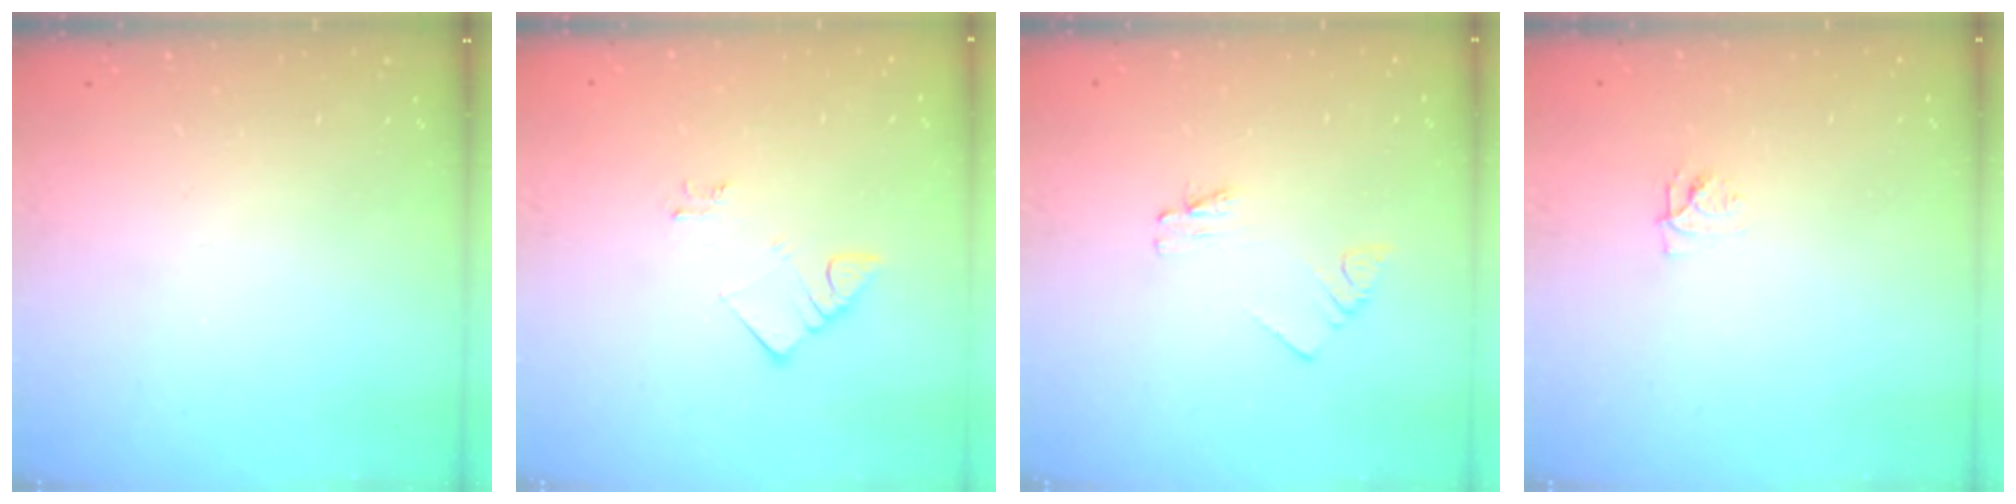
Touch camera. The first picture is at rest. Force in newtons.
{"total": 3.3, "press": 3.3, "slide": 0.1}
{"total": 1.6, "press": 1.6, "slide": 0.2}
{"total": 4.4, "press": 4.3, "slide": 0.5}